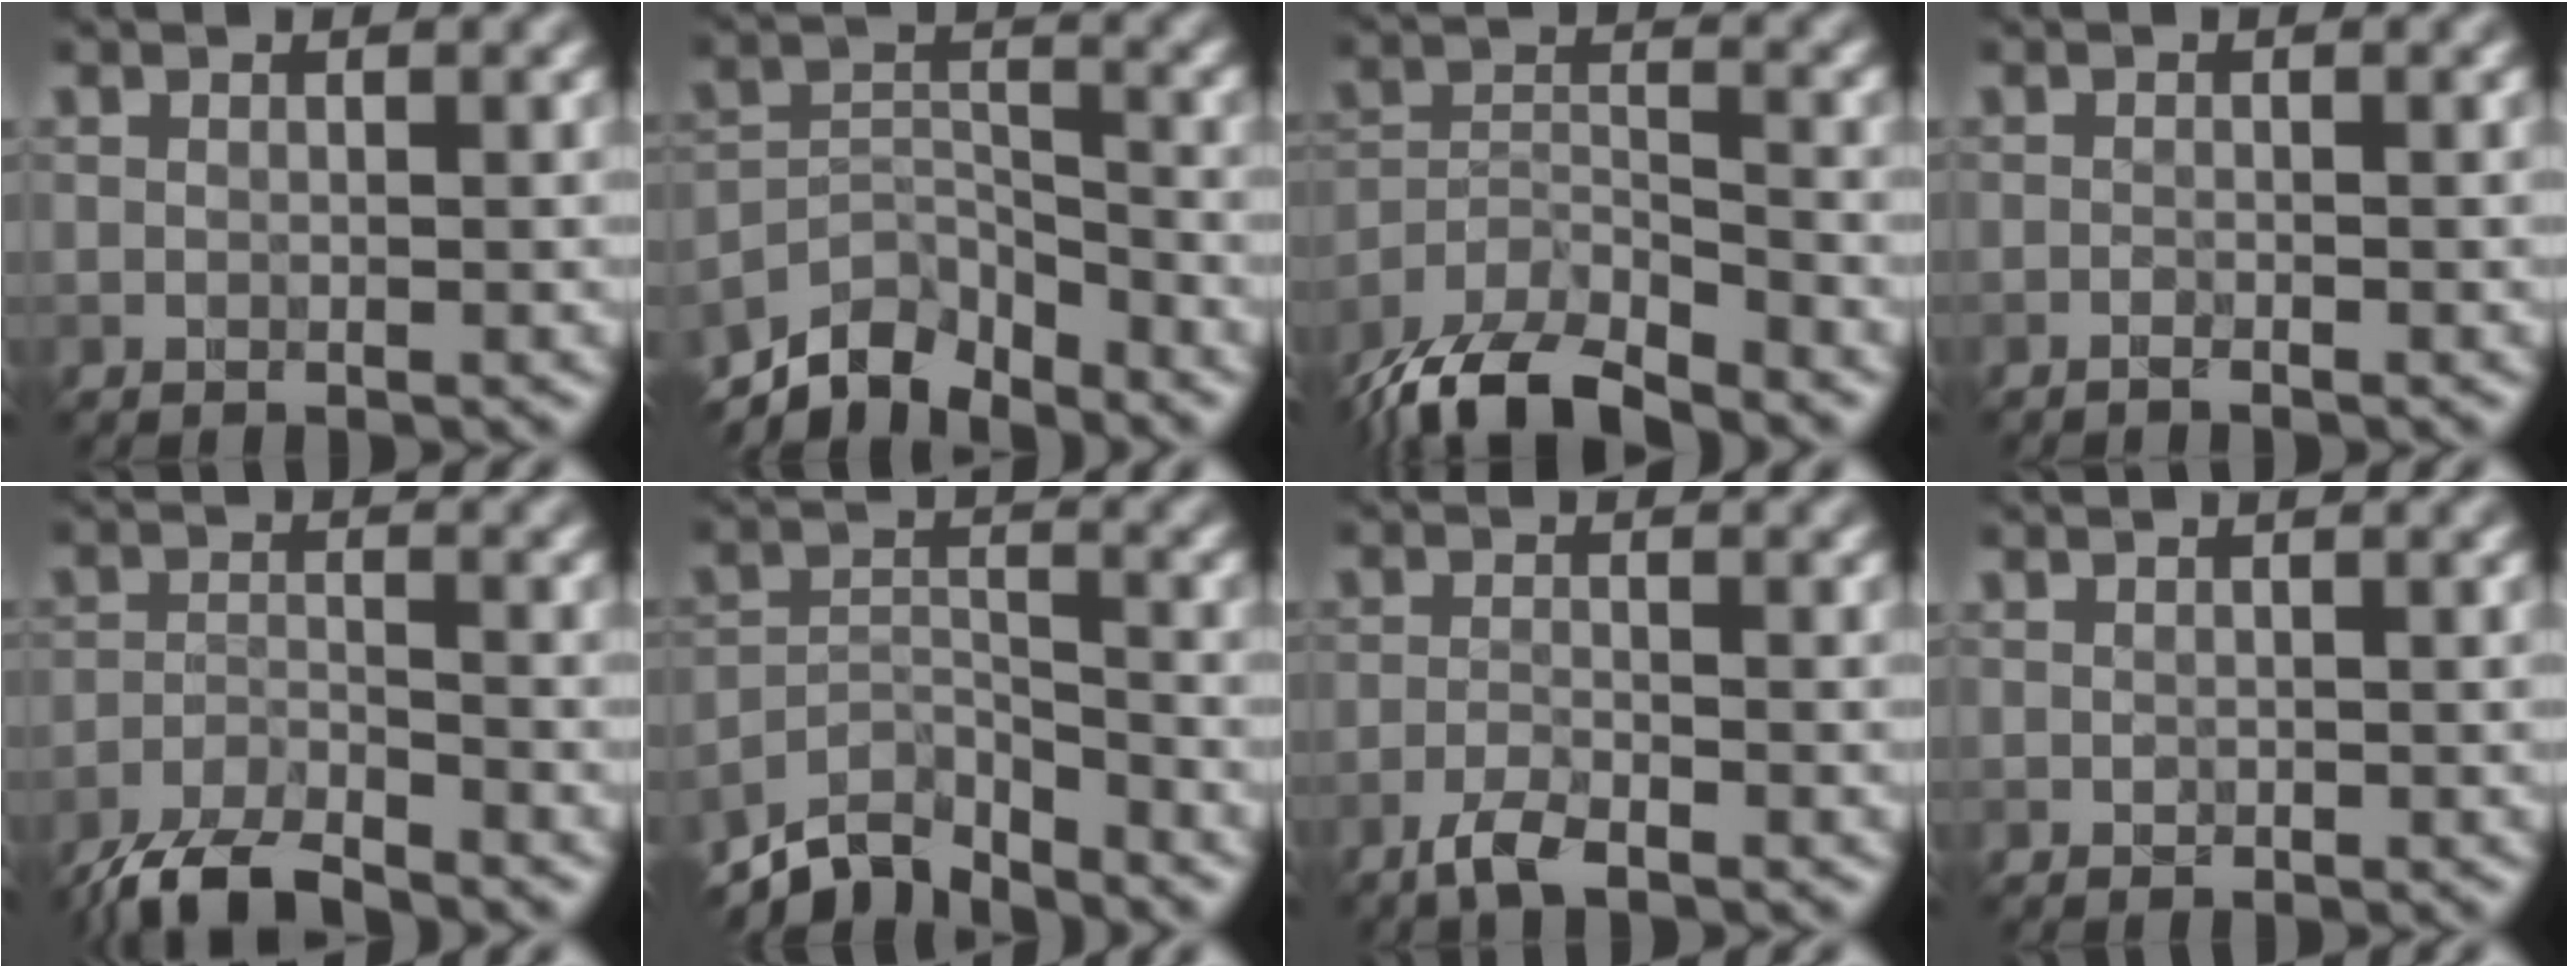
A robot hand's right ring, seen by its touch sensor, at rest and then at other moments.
{"total": 6.0, "force": [-5.5, 2.0, 1.3], "torque": [-0.019, -0.005, -0.101]}
{"total": 9.3, "force": [-8.3, 2.4, 3.4], "torque": [-0.067, -0.006, -0.147]}
{"total": 0.8, "force": [-0.7, 0.3, 0.3], "torque": [0.002, -0.002, -0.013]}
{"total": 6.0, "force": [-5.5, 1.1, 2.0], "torque": [-0.038, -0.008, -0.102]}
{"total": 5.7, "force": [-5.2, 1.7, 1.4], "torque": [-0.020, -0.007, -0.092]}
{"total": 2.5, "force": [-2.2, 0.4, 1.1], "torque": [-0.024, 0.000, -0.042]}
{"total": 0.0}